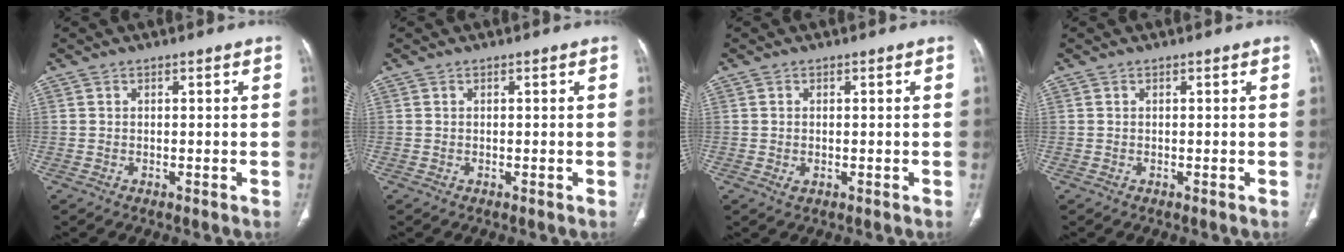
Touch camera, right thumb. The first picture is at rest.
{"total": 0.0}
{"total": 1.2, "force": [-0.2, 0.7, 1.0], "torque": [-0.026, 0.001, 0.000]}
{"total": 0.0}